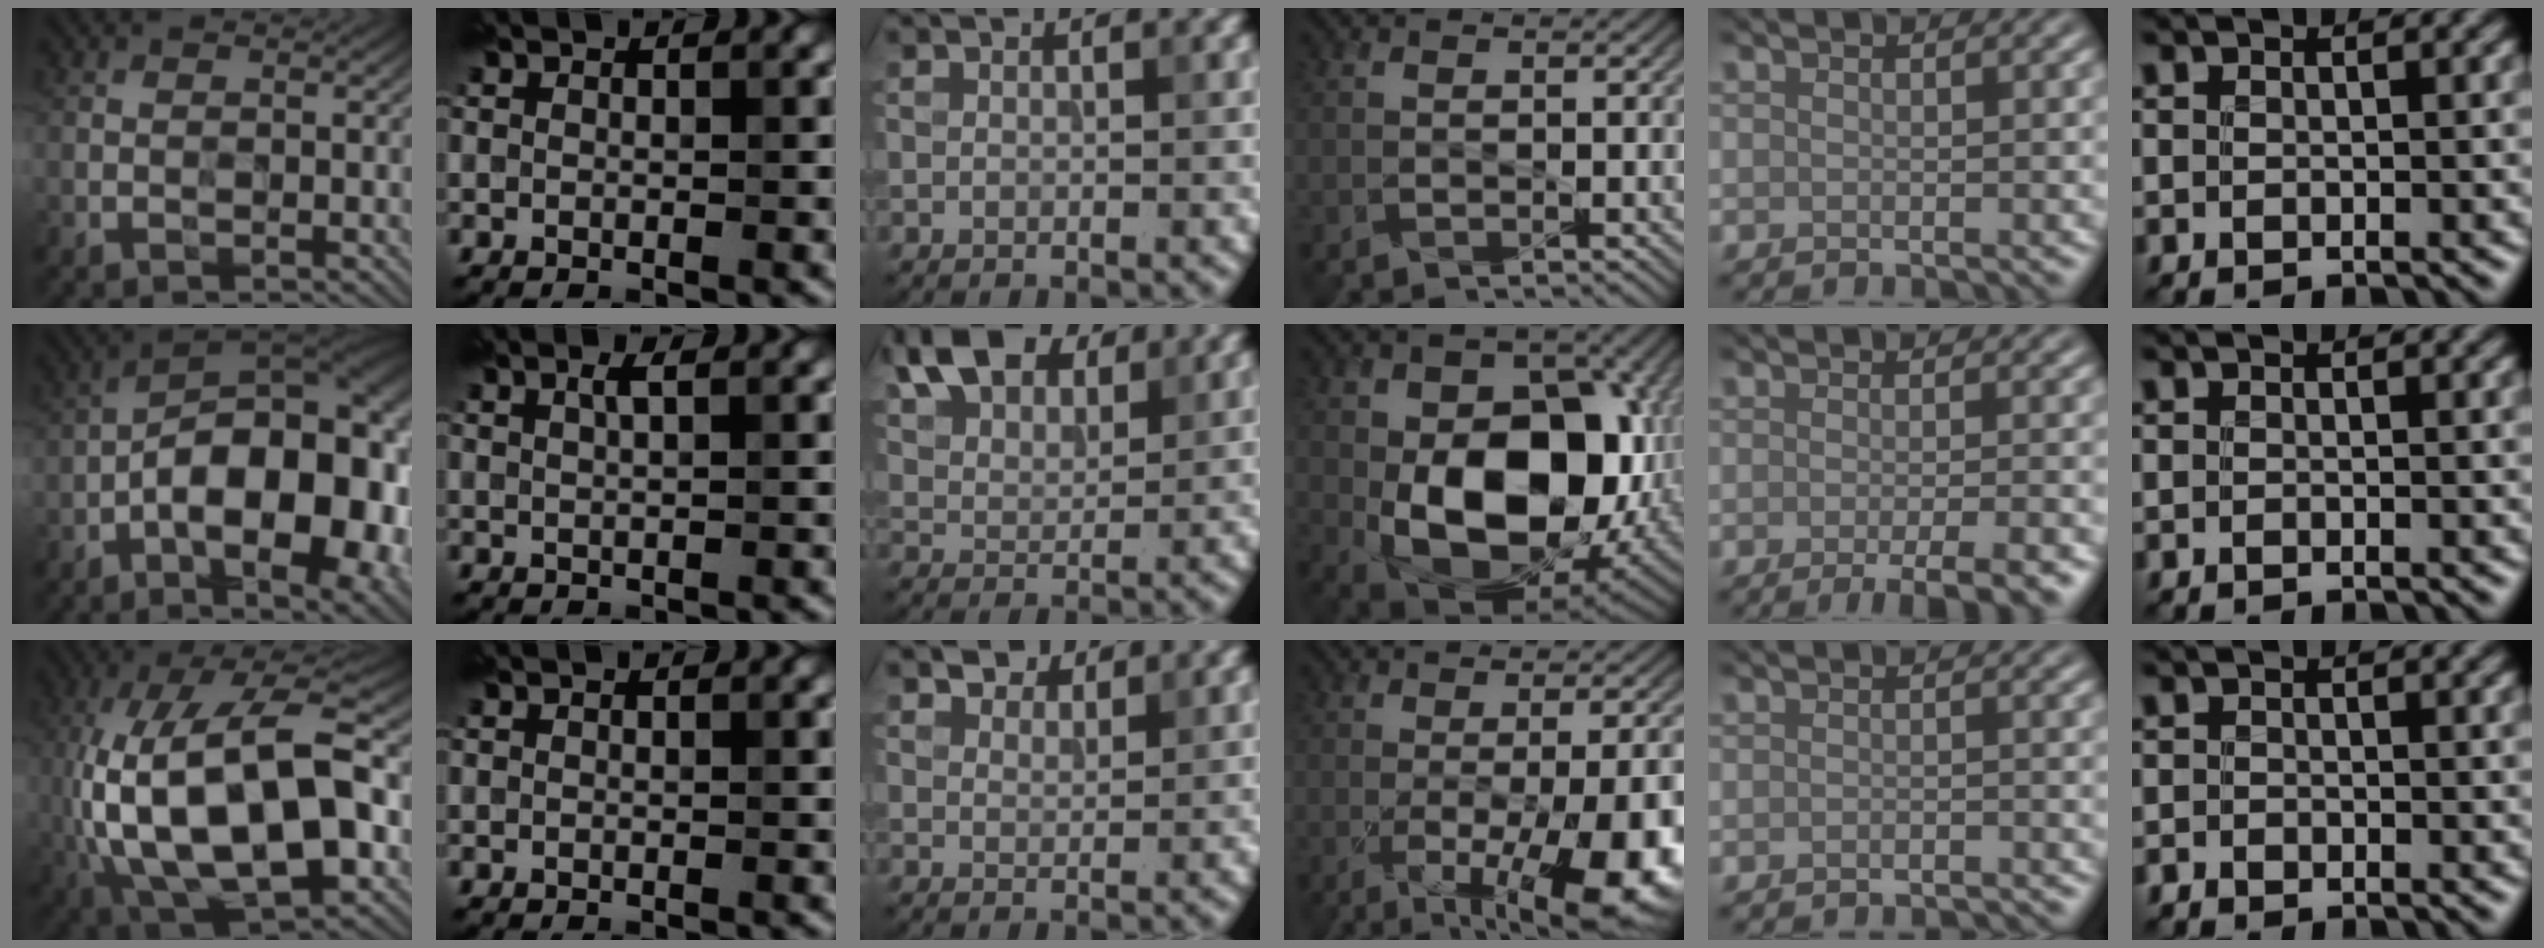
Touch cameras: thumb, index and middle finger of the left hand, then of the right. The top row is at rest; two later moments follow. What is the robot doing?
{"motion": "wipe", "object": "bowl"}